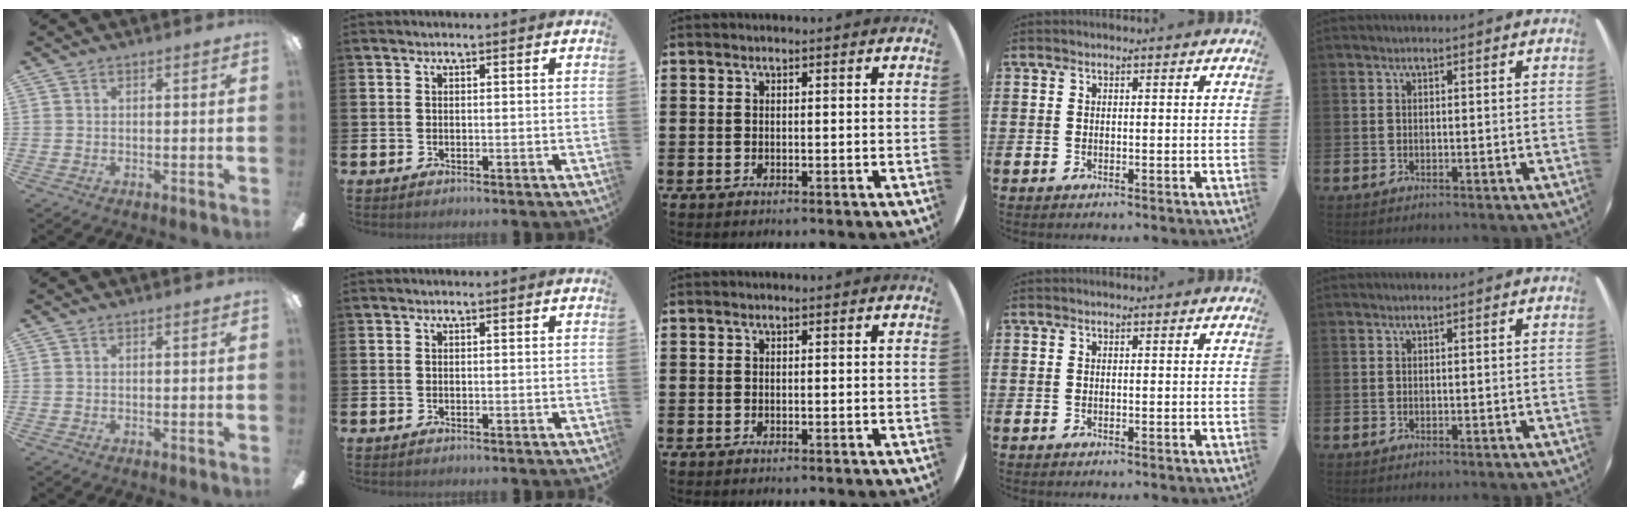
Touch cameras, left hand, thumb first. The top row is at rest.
{}